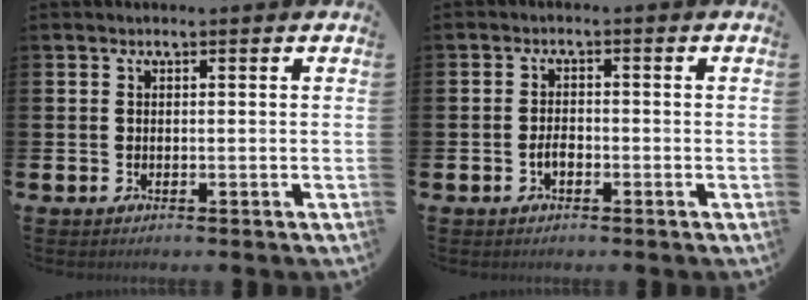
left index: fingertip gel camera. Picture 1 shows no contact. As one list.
[{"total": 1.9, "force": [-0.7, 1.0, 1.4], "torque": [-0.019, -0.001, -0.015]}]